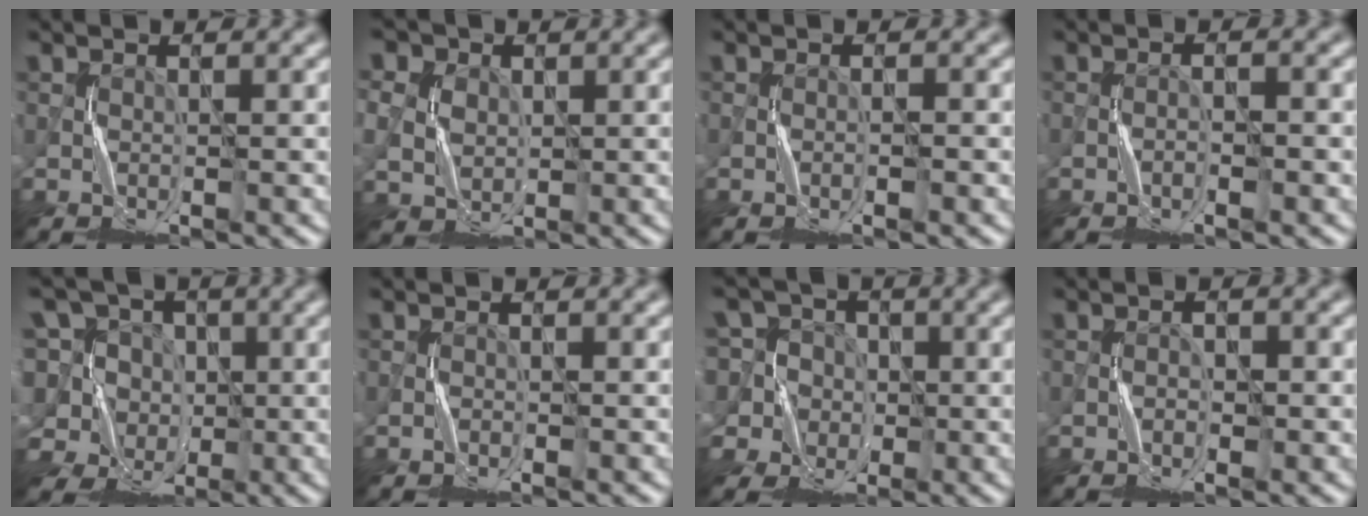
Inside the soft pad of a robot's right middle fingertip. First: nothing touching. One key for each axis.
{"total": 7.6, "fx": 3.0, "fy": 6.0, "fz": 3.6, "tx": -0.084, "ty": 0.030, "tz": 0.038}
{"total": 0.8, "fx": -0.5, "fy": 0.0, "fz": 0.6, "tx": -0.010, "ty": 0.001, "tz": -0.009}
{"total": 1.5, "fx": -1.0, "fy": 0.1, "fz": 1.1, "tx": -0.017, "ty": 0.009, "tz": -0.019}
{"total": 9.9, "fx": 1.3, "fy": 8.7, "fz": 4.5, "tx": -0.125, "ty": 0.046, "tz": -0.026}
{"total": 0.7, "fx": -0.7, "fy": 0.2, "fz": 0.1, "tx": -0.002, "ty": 0.003, "tz": -0.012}
{"total": 9.1, "fx": 3.1, "fy": 7.8, "fz": 3.5, "tx": -0.089, "ty": 0.042, "tz": 0.021}
{"total": 1.3, "fx": -0.8, "fy": 0.4, "fz": 0.9, "tx": -0.012, "ty": 0.007, "tz": -0.017}